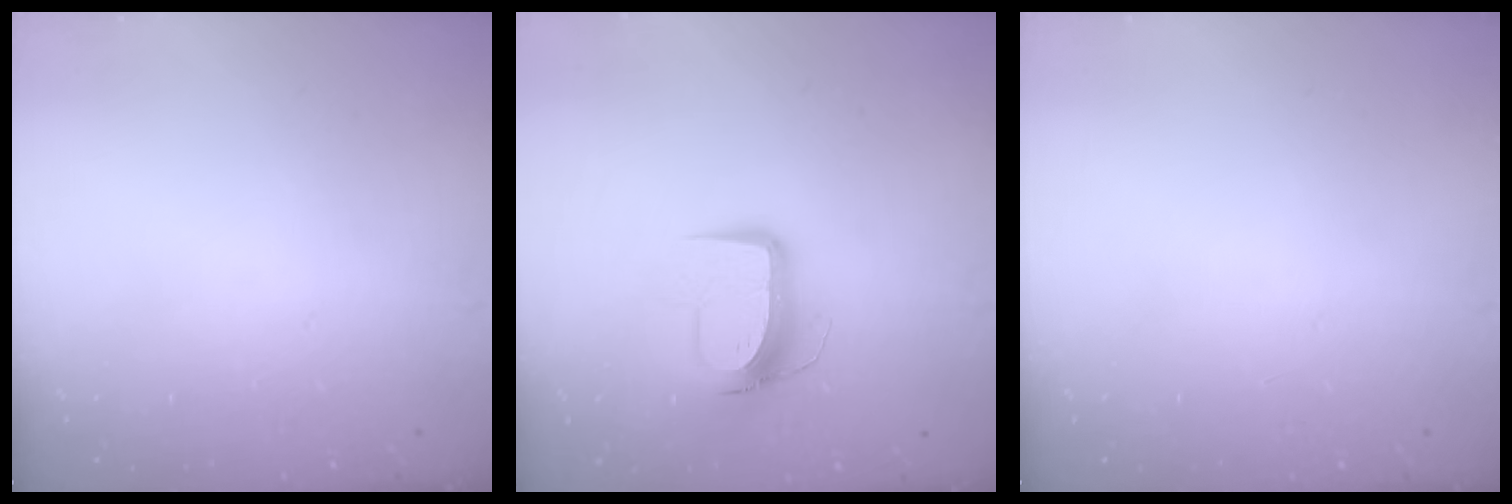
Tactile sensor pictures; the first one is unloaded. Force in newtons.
{"total": 10.3, "press": 10.3, "slide": 0.8}
{"total": 0.0}